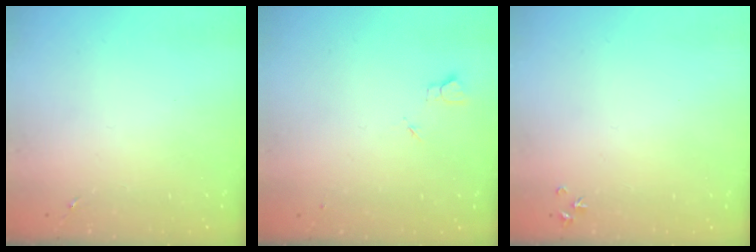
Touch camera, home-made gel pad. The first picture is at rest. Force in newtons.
{"total": 2.7, "press": 2.6, "slide": 0.3}
{"total": 3.2, "press": 3.2, "slide": 0.4}